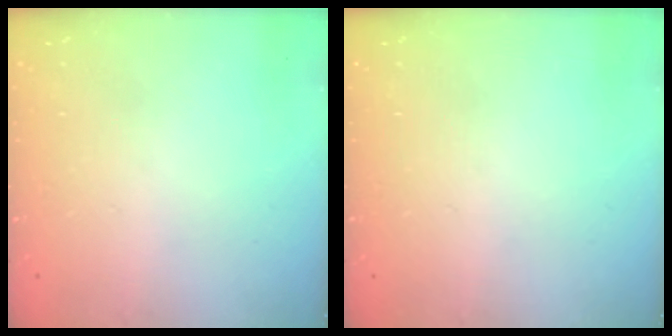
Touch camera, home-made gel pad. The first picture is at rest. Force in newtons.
{"total": 0.0}